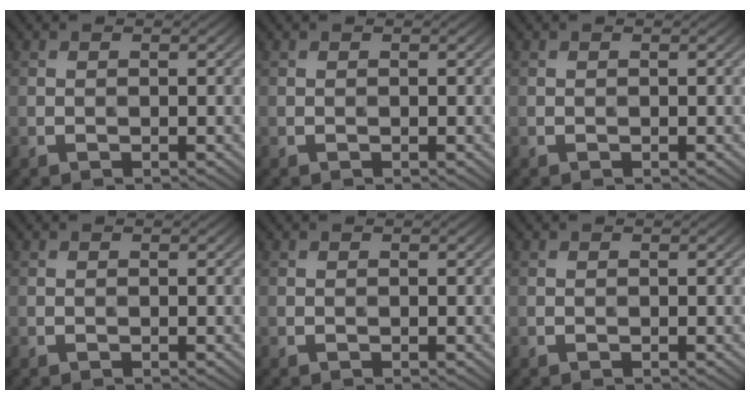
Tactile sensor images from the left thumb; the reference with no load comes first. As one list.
[{"total": 0.0}, {"total": 0.0}, {"total": 0.0}, {"total": 0.0}, {"total": 0.0}]